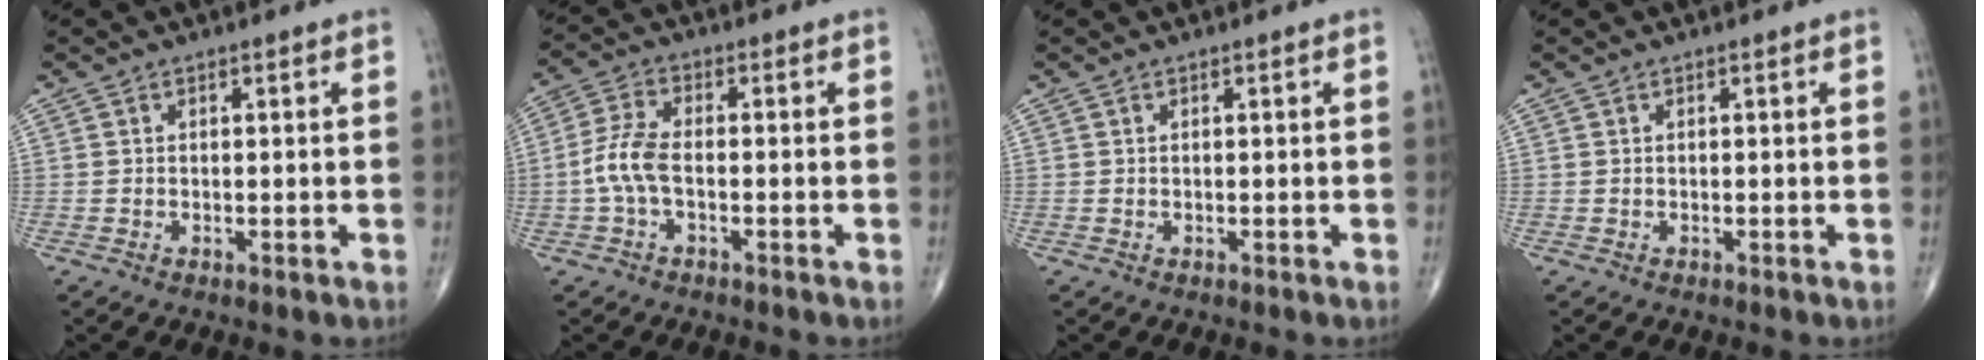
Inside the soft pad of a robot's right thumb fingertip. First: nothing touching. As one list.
[{"total": 5.9, "force": [-1.4, 2.6, 5.1], "torque": [-0.121, 0.018, -0.034]}, {"total": 0.0}, {"total": 0.0}]